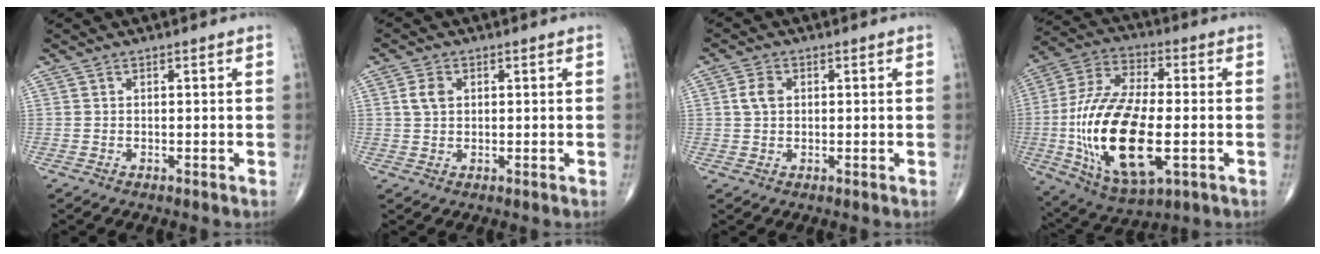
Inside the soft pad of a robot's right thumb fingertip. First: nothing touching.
{"total": 3.2, "force": [0.8, 2.3, 2.2], "torque": [-0.041, 0.002, 0.015]}
{"total": 3.2, "force": [0.6, 2.3, 2.2], "torque": [-0.043, 0.004, 0.010]}
{"total": 23.6, "force": [-4.0, 10.7, 20.7], "torque": [-0.421, 0.003, -0.057]}